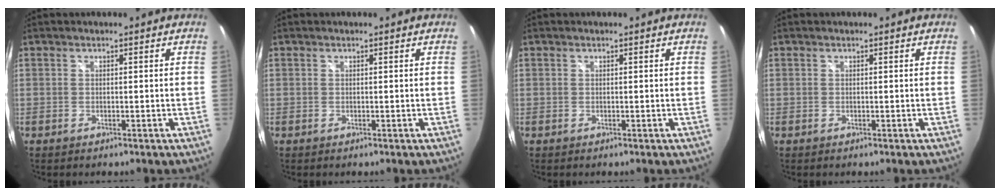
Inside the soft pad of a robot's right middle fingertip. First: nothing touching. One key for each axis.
{"total": 0.0}
{"total": 0.0}
{"total": 0.0}